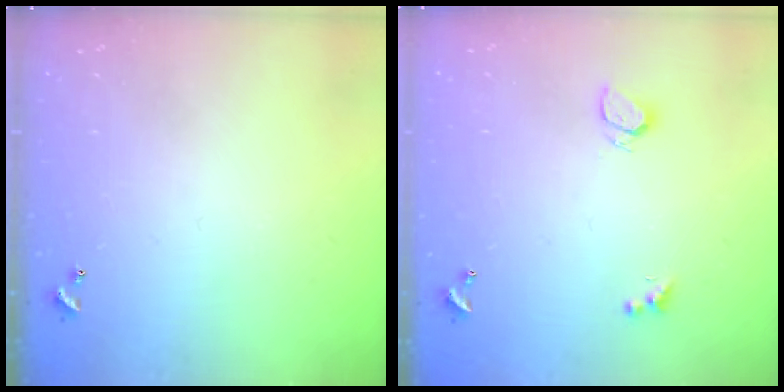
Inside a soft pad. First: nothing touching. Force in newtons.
{"total": 1.8, "press": 1.7, "slide": 0.6}